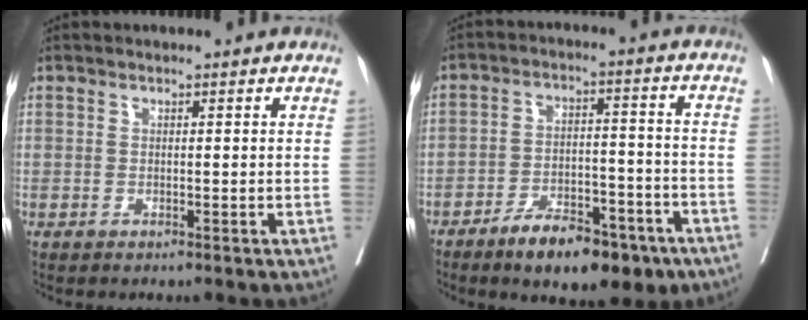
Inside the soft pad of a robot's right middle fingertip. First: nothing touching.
{"total": 13.4, "force": [-9.0, 5.3, 8.3], "torque": [-0.113, 0.015, -0.134]}